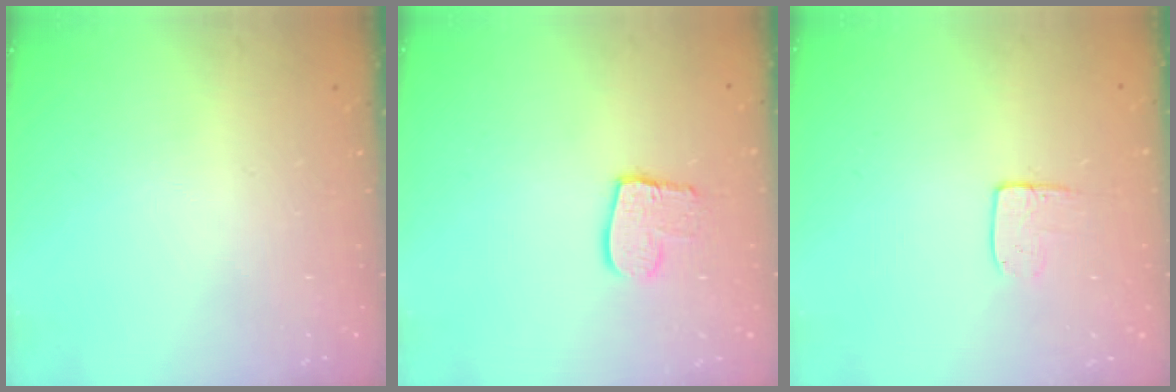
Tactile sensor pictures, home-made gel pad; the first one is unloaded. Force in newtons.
{"total": 9.9, "press": 9.9, "slide": 0.8}
{"total": 6.8, "press": 6.8, "slide": 0.5}